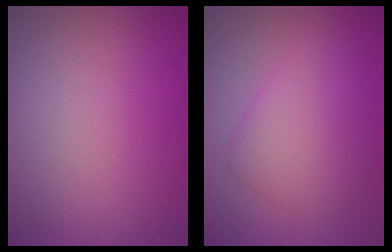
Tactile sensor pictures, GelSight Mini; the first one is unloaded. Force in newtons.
{"total": 4.6, "press": 4.6, "slide": 0.2}